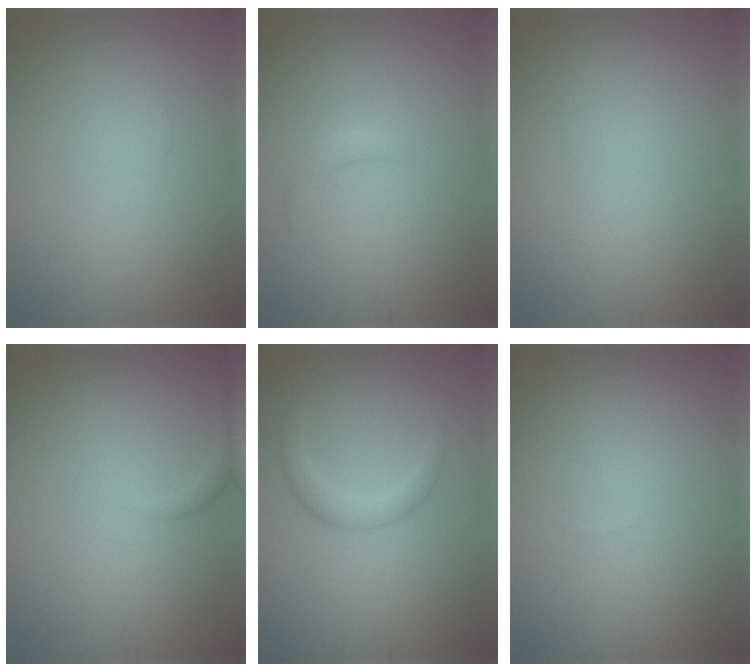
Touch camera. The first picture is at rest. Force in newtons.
{"total": 1.2, "press": 1.2, "slide": 0.1}
{"total": 0.0}
{"total": 0.8, "press": 0.8, "slide": 0.1}
{"total": 1.5, "press": 1.5, "slide": 0.1}
{"total": 0.0}